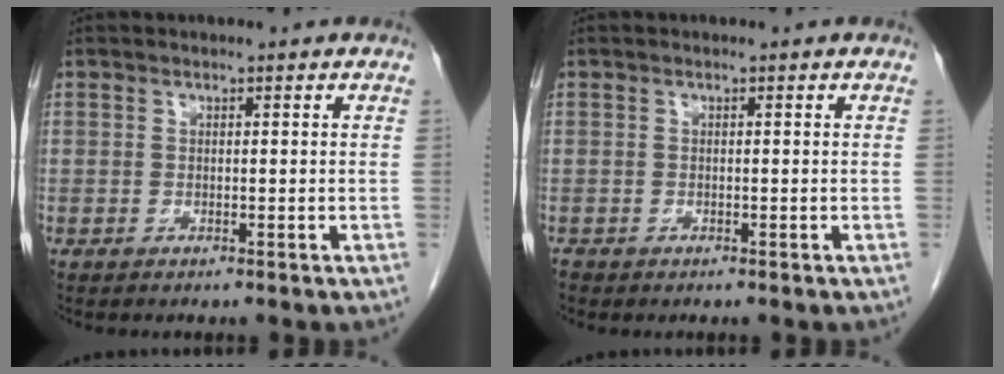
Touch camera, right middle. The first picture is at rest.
{"total": 0.9, "force": [-0.7, 0.5, 0.1], "torque": [-0.005, 0.000, -0.011]}